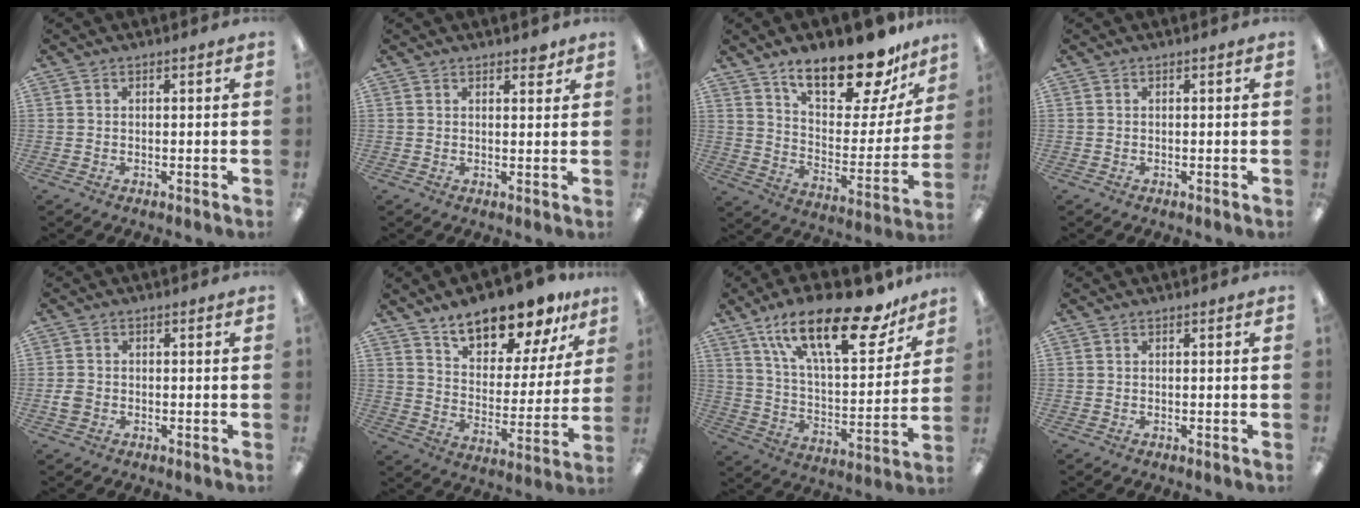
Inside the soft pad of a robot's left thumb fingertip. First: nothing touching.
{"total": 2.4, "force": [2.0, 0.8, 1.0], "torque": [0.004, -0.012, 0.031]}
{"total": 21.2, "force": [16.7, 7.2, 10.9], "torque": [-0.162, -0.114, 0.281]}
{"total": 0.0}
{"total": 2.6, "force": [-0.6, 2.2, 1.3], "torque": [-0.021, 0.005, -0.010]}
{"total": 14.6, "force": [13.0, 4.4, 5.1], "torque": [-0.087, -0.095, 0.231]}
{"total": 26.1, "force": [17.2, 9.2, 17.4], "torque": [-0.267, -0.096, 0.283]}
{"total": 0.0}